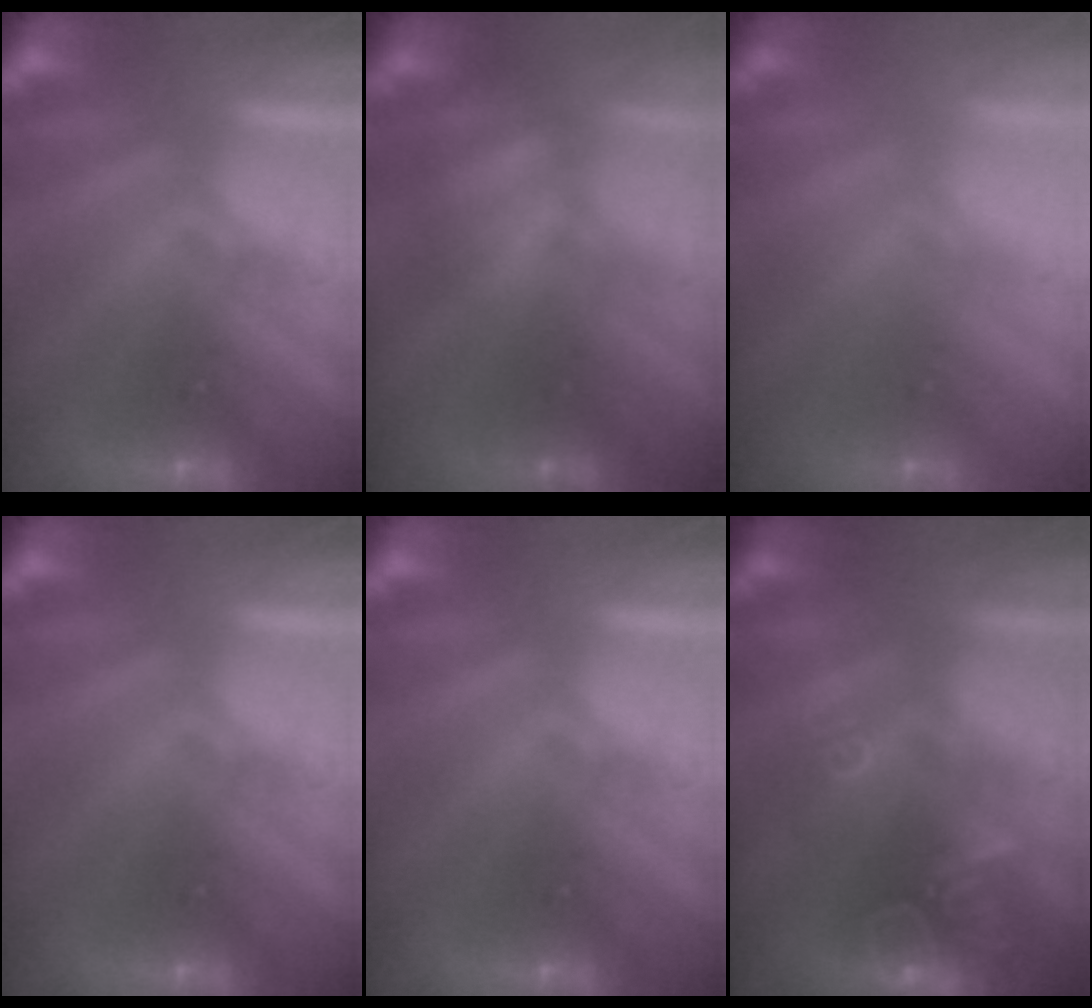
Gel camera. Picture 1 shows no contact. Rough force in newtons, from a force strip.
{"total": 2.4}
{"total": 9.0}
{"total": 0.0}
{"total": 0.0}
{"total": 2.8}